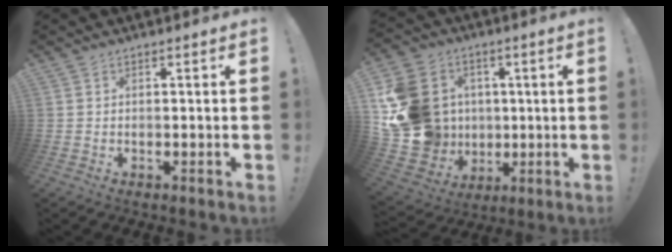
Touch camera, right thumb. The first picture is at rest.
{"total": 21.1, "force": [2.0, 18.8, 9.4], "torque": [-0.186, -0.005, 0.079]}